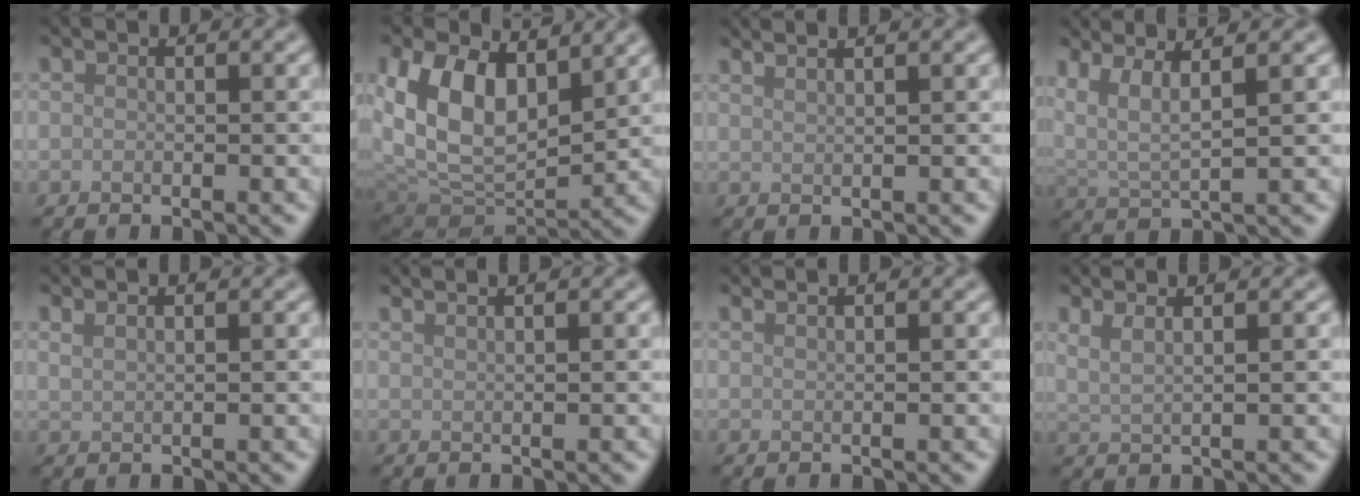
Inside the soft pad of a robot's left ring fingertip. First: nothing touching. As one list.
[{"total": 9.5, "force": [3.1, 6.1, 6.7], "torque": [-0.141, -0.021, 0.059]}, {"total": 3.3, "force": [2.5, 1.2, 1.8], "torque": [-0.002, 0.016, 0.006]}, {"total": 4.7, "force": [2.6, 1.1, 3.8], "torque": [-0.080, 0.007, 0.054]}, {"total": 1.5, "force": [1.2, 0.5, 0.7], "torque": [-0.010, 0.002, 0.019]}, {"total": 3.0, "force": [2.2, 1.1, 1.7], "torque": [0.000, 0.015, 0.002]}, {"total": 2.1, "force": [1.6, 0.8, 1.1], "torque": [0.003, 0.004, 0.000]}, {"total": 2.8, "force": [1.8, 0.9, 2.0], "torque": [-0.030, 0.007, 0.018]}]